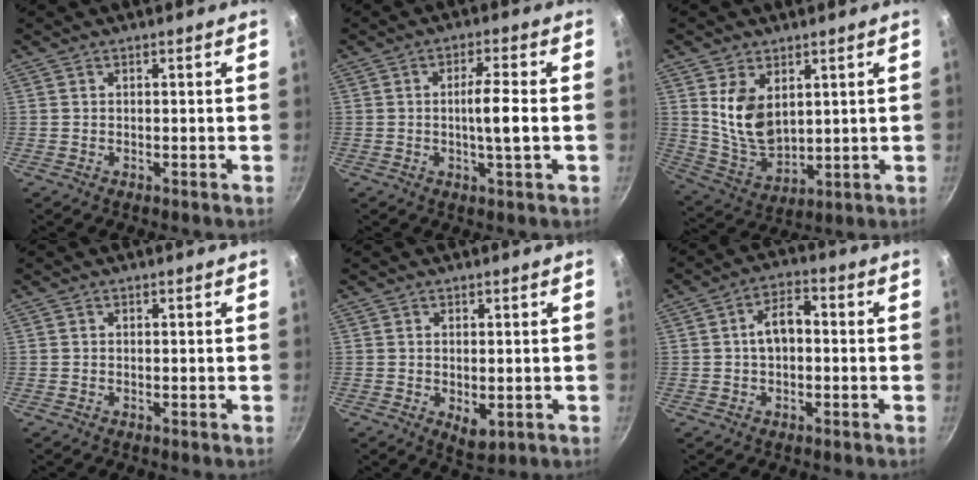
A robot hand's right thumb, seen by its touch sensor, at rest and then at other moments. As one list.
[{"total": 6.0, "force": [-0.5, 0.5, 6.0], "torque": [-0.109, 0.006, -0.009]}, {"total": 10.8, "force": [3.4, 6.7, 7.8], "torque": [-0.127, -0.035, 0.082]}, {"total": 0.0}, {"total": 4.1, "force": [-0.6, 2.3, 3.4], "torque": [-0.047, -0.013, -0.002]}, {"total": 7.4, "force": [-0.2, 4.8, 5.6], "torque": [-0.068, 0.027, -0.010]}]